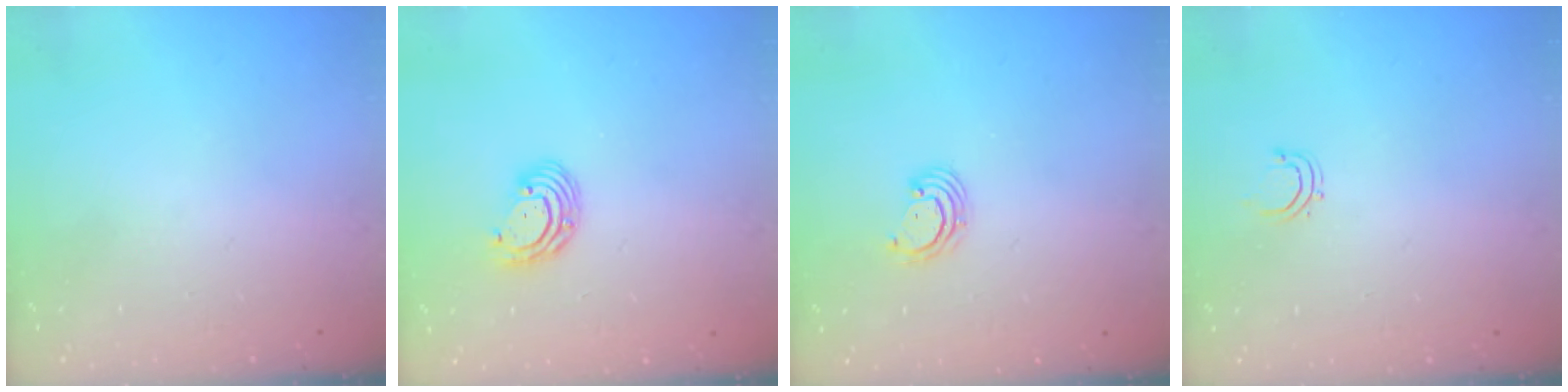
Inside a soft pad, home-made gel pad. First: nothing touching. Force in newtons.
{"total": 6.4, "press": 6.3, "slide": 1.2}
{"total": 2.4, "press": 2.4, "slide": 0.2}
{"total": 2.8, "press": 2.7, "slide": 0.5}